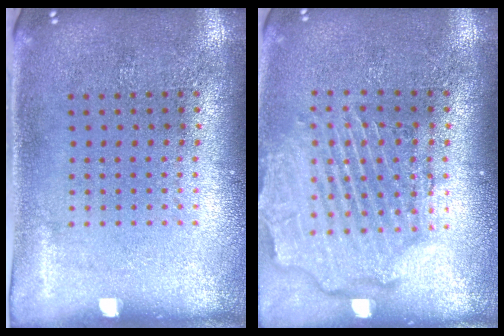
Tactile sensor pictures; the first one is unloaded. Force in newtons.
{"total": 2.6, "press": 2.2, "slide": 1.3}